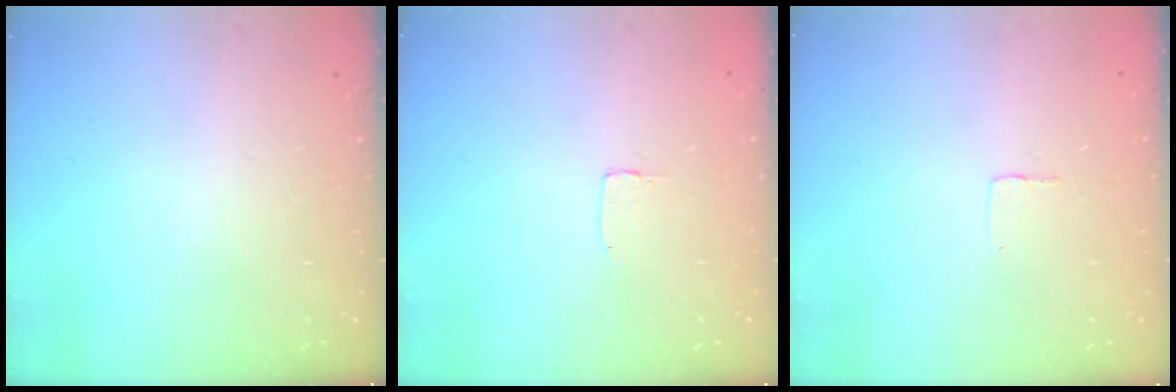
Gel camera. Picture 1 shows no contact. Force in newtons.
{"total": 1.2, "press": 1.2, "slide": 0.0}
{"total": 1.9, "press": 1.9, "slide": 0.1}